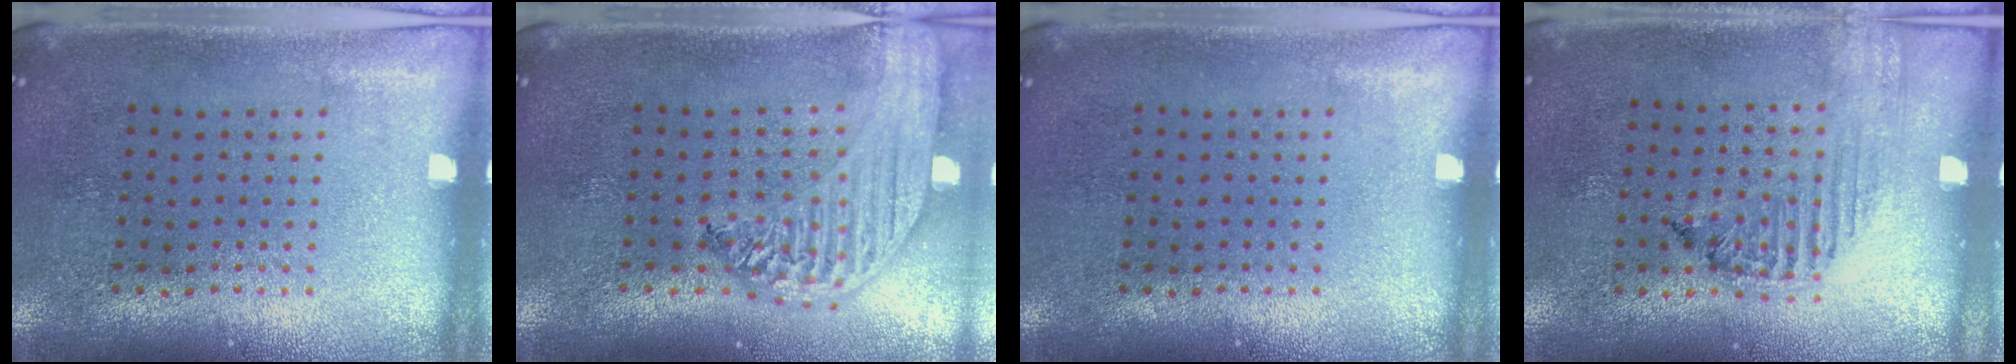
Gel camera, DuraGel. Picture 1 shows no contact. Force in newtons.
{"total": 2.8, "press": 2.2, "slide": 1.6}
{"total": 0.0}
{"total": 1.3, "press": 1.3, "slide": 0.2}